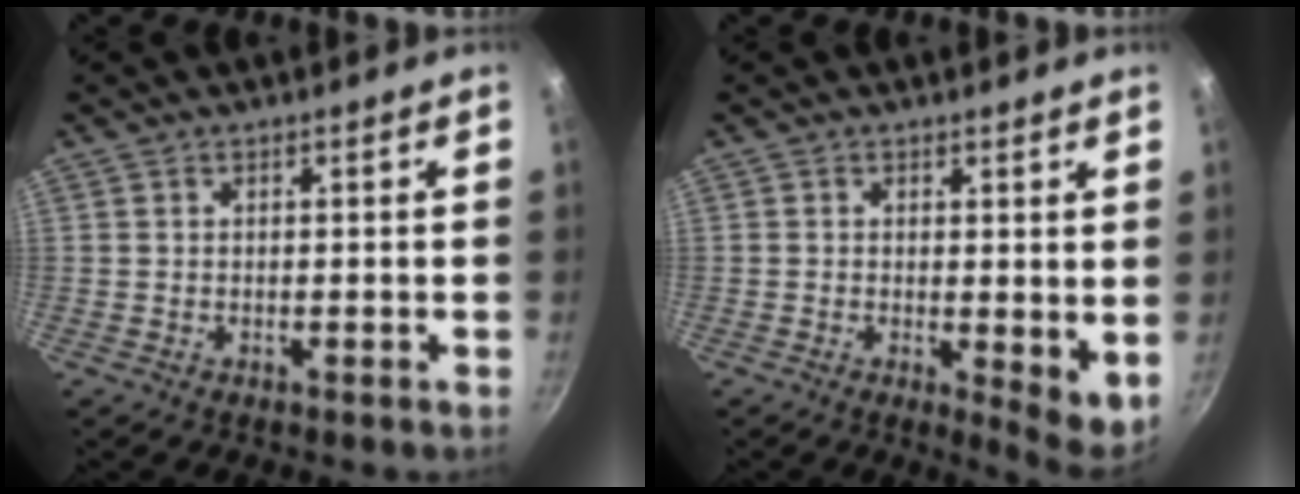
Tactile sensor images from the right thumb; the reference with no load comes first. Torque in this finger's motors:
{"motor_torque": [-0.38, 0.53, -0.01, -0.25, -0.03]}